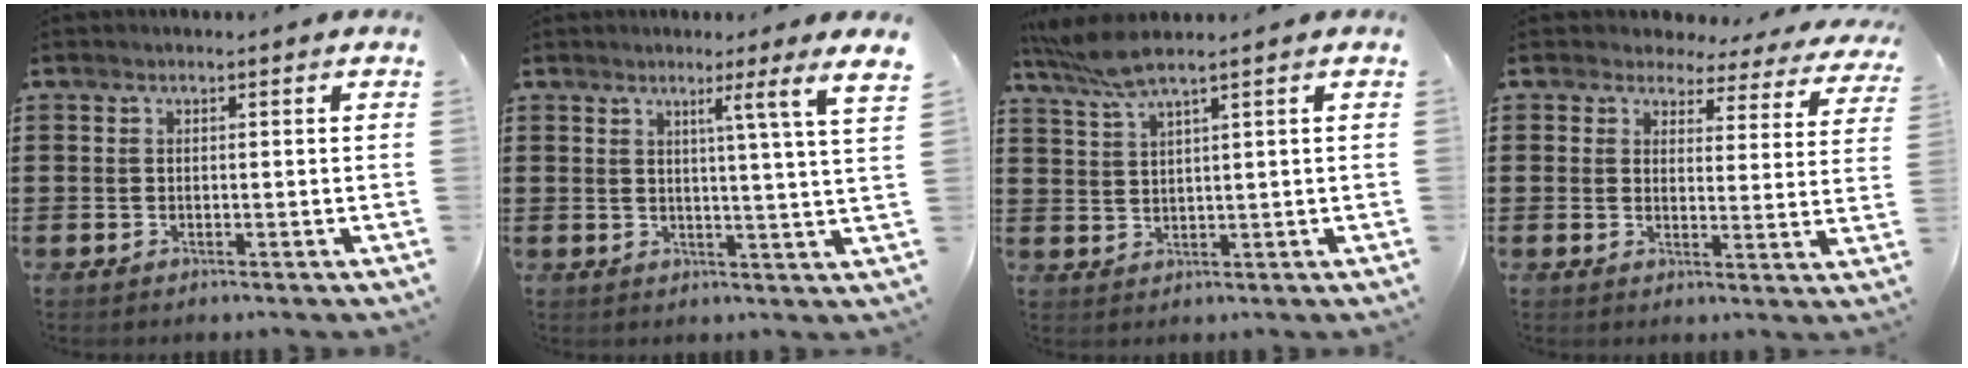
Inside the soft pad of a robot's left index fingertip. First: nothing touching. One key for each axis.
{"total": 5.3, "fx": 3.0, "fy": -2.1, "fz": 3.8, "tx": -0.057, "ty": -0.032, "tz": 0.037}
{"total": 4.7, "fx": 3.3, "fy": 0.2, "fz": 3.4, "tx": -0.076, "ty": -0.001, "tz": 0.059}
{"total": 3.6, "fx": 3.2, "fy": 1.4, "fz": 0.5, "tx": -0.024, "ty": -0.021, "tz": 0.051}